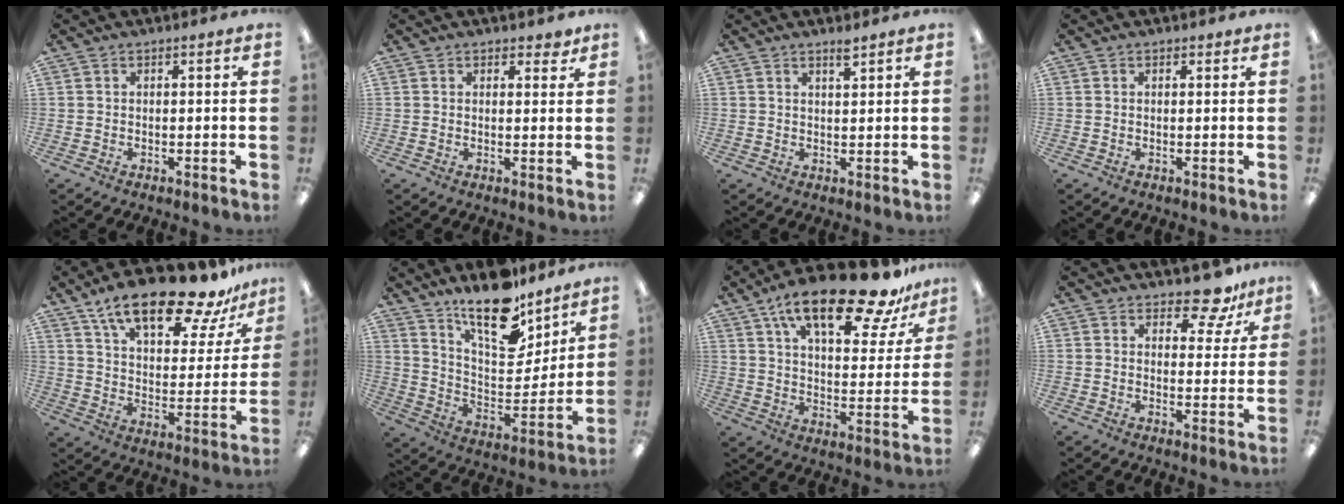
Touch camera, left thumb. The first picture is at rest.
{"total": 1.9, "force": [1.5, 1.0, 0.5], "torque": [0.006, -0.005, 0.025]}
{"total": 2.1, "force": [1.8, 0.1, 1.0], "torque": [-0.016, -0.006, 0.031]}
{"total": 0.6, "force": [0.4, 0.4, 0.1], "torque": [0.006, -0.001, 0.005]}
{"total": 20.4, "force": [15.2, 6.8, 11.7], "torque": [-0.195, -0.092, 0.259]}
{"total": 17.5, "force": [14.5, 6.1, 7.7], "torque": [-0.130, -0.107, 0.252]}
{"total": 21.9, "force": [14.8, 7.5, 14.3], "torque": [-0.226, -0.084, 0.244]}
{"total": 8.4, "force": [6.6, 3.6, 3.7], "torque": [-0.037, -0.043, 0.114]}